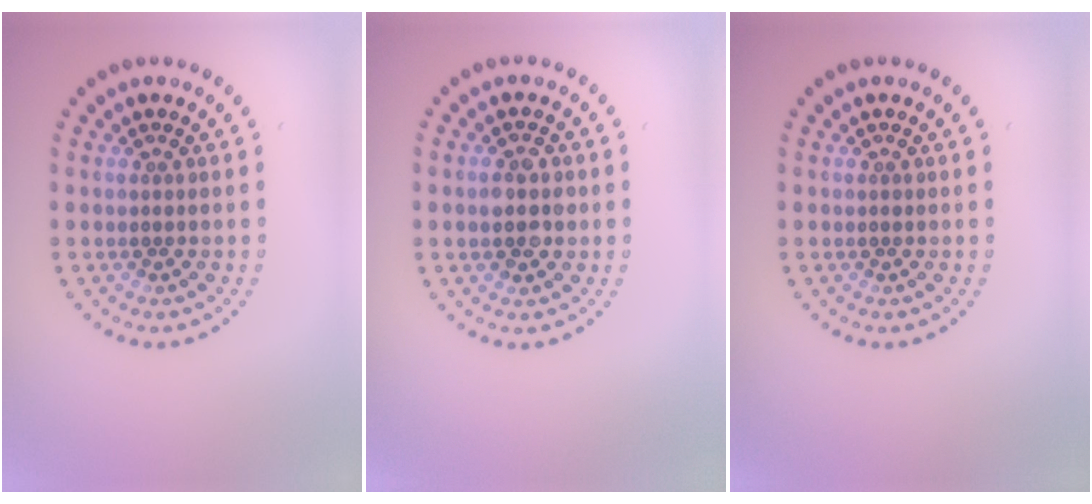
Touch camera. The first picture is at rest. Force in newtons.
{"total": 2.6, "press": 2.6, "slide": 0.1}
{"total": 0.0}